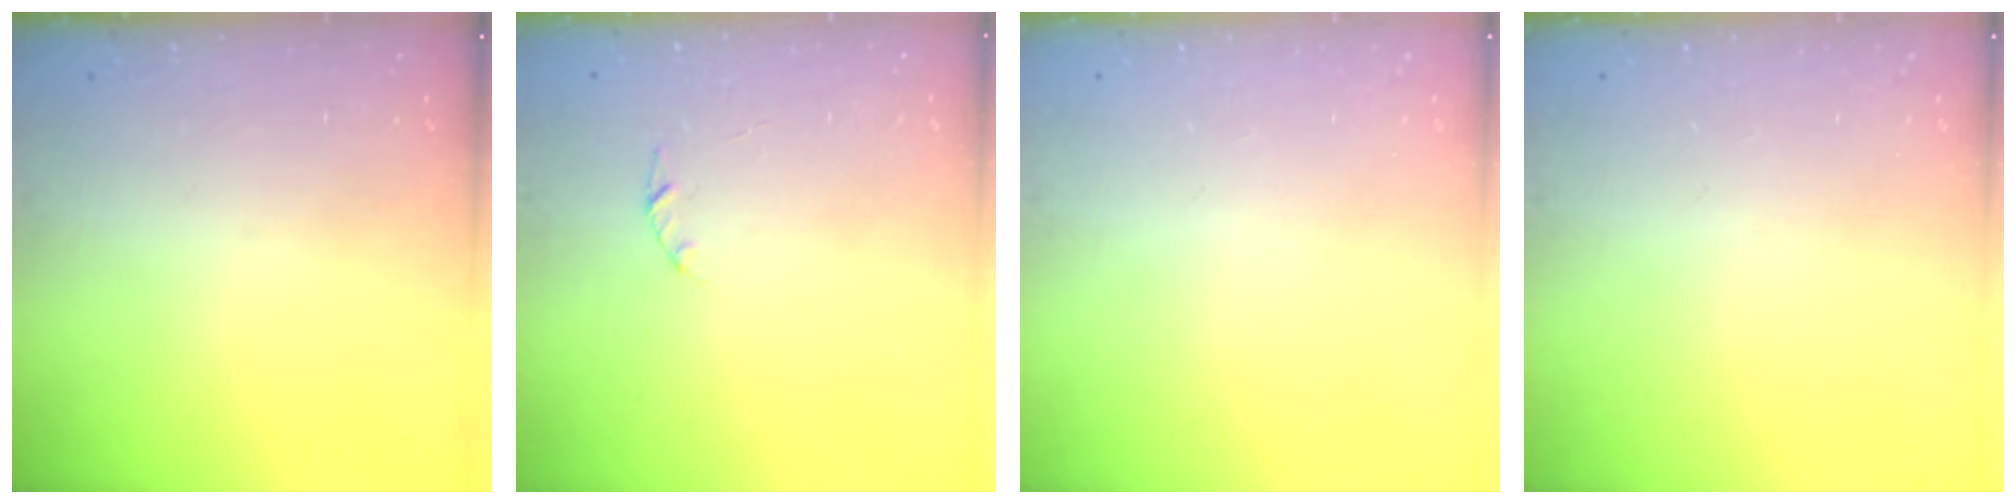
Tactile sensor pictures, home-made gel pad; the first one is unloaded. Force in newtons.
{"total": 1.4, "press": 1.4, "slide": 0.3}
{"total": 0.0}
{"total": 0.0}